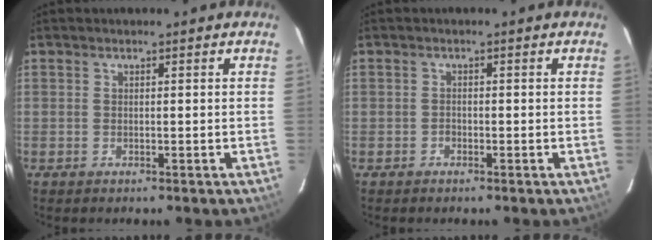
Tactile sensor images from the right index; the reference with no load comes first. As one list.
[{"total": 0.9, "force": [-0.6, 0.7, 0.0], "torque": [0.001, 0.003, -0.011]}]